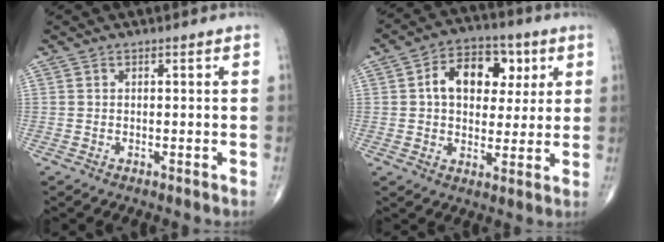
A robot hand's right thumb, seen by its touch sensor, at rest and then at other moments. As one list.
[{"total": 12.9, "force": [3.2, 8.9, 8.8], "torque": [-0.094, 0.009, 0.046]}]